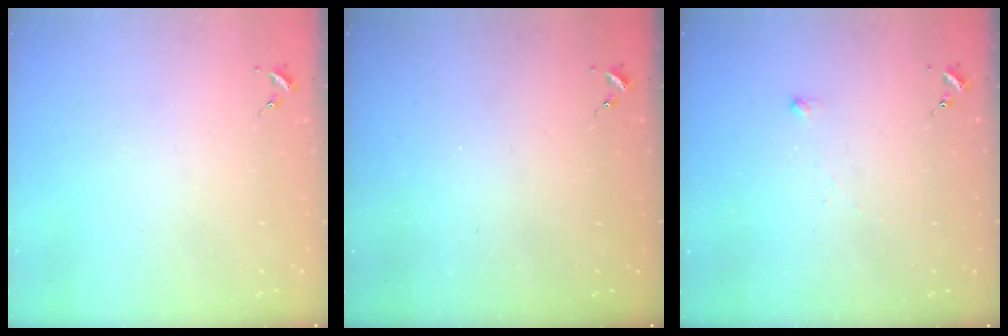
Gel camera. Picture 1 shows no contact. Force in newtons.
{"total": 0.0}
{"total": 2.5, "press": 2.5, "slide": 0.5}